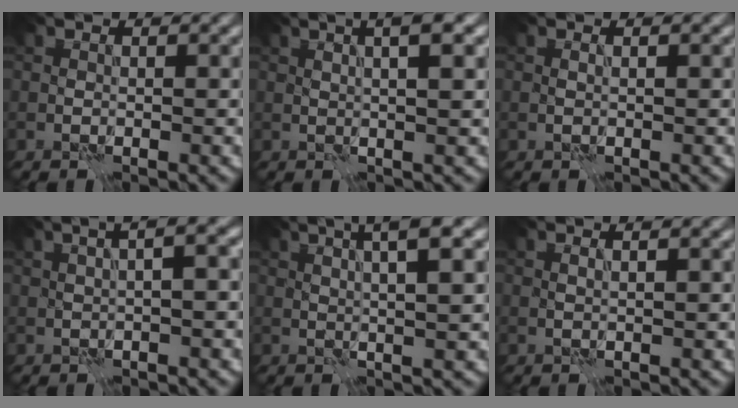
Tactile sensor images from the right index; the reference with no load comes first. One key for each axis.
{"total": 4.8, "fx": 2.1, "fy": 1.5, "fz": 4.1, "tx": -0.037, "ty": 0.023, "tz": 0.009}
{"total": 0.9, "fx": 0.6, "fy": 0.2, "fz": 0.7, "tx": -0.012, "ty": -0.001, "tz": 0.001}
{"total": 5.4, "fx": 1.7, "fy": 2.0, "fz": 4.7, "tx": -0.045, "ty": 0.030, "tz": 0.007}
{"total": 5.5, "fx": 2.2, "fy": 1.1, "fz": 4.9, "tx": -0.060, "ty": 0.021, "tz": 0.032}
{"total": 1.8, "fx": 1.1, "fy": 0.6, "fz": 1.3, "tx": -0.013, "ty": 0.000, "tz": -0.001}